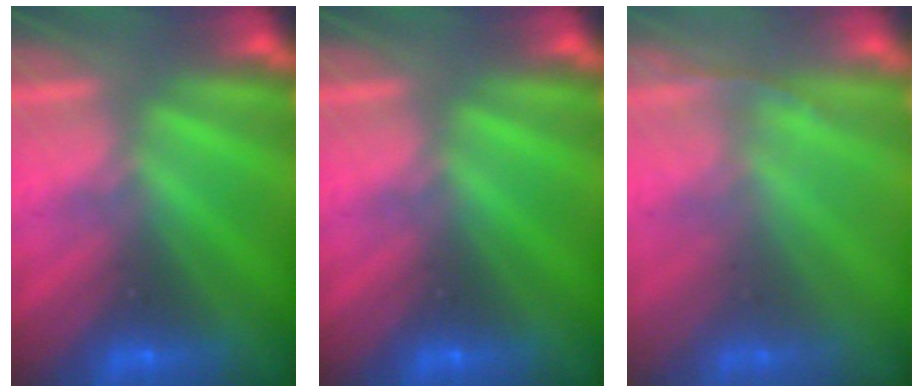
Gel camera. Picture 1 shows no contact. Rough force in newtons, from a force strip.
{"total": 0.0}
{"total": 1.2}